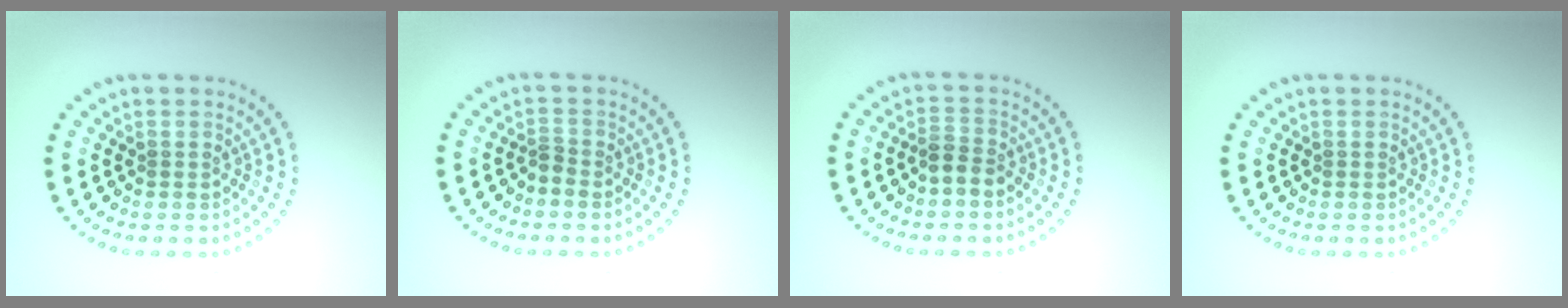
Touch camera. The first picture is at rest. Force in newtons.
{"total": 0.7, "press": 0.4, "slide": 0.6}
{"total": 1.7, "press": 1.5, "slide": 0.9}
{"total": 0.0}